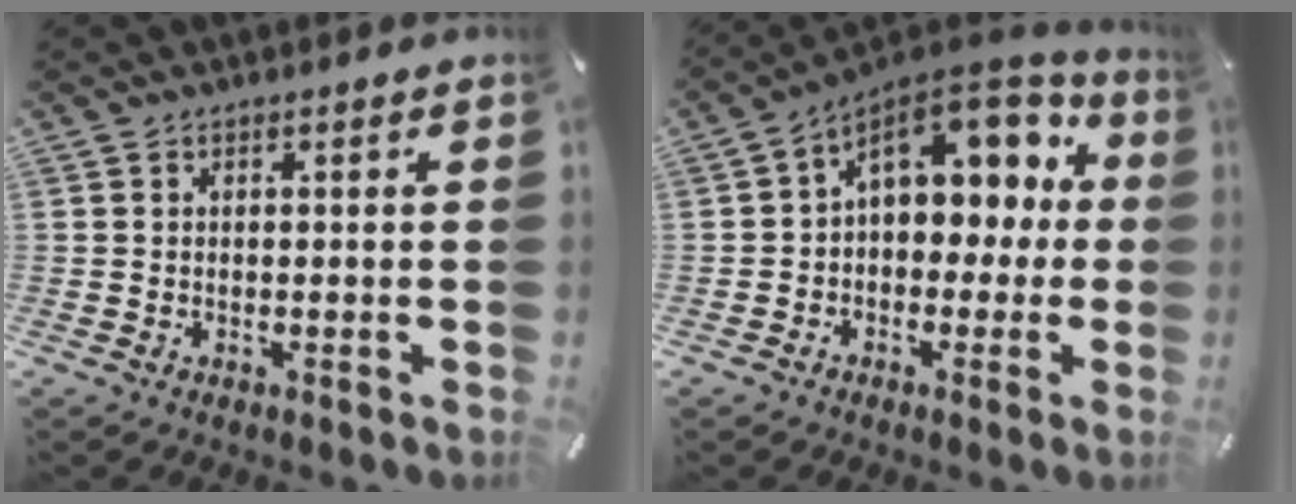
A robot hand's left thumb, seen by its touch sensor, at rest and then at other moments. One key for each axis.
{"total": 11.6, "fx": 4.5, "fy": 8.0, "fz": 7.0, "tx": -0.090, "ty": -0.032, "tz": 0.081}